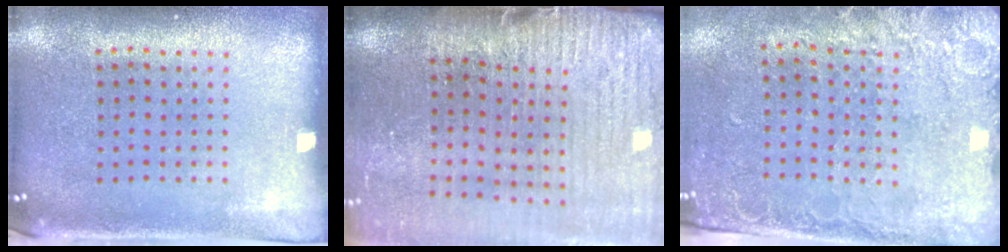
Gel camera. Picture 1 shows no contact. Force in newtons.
{"total": 4.0, "press": 3.6, "slide": 1.9}
{"total": 2.5, "press": 2.1, "slide": 1.4}